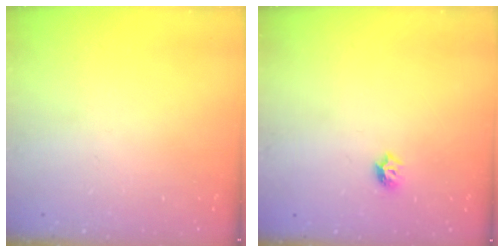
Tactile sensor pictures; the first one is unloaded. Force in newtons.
{"total": 4.7, "press": 4.7, "slide": 0.7}